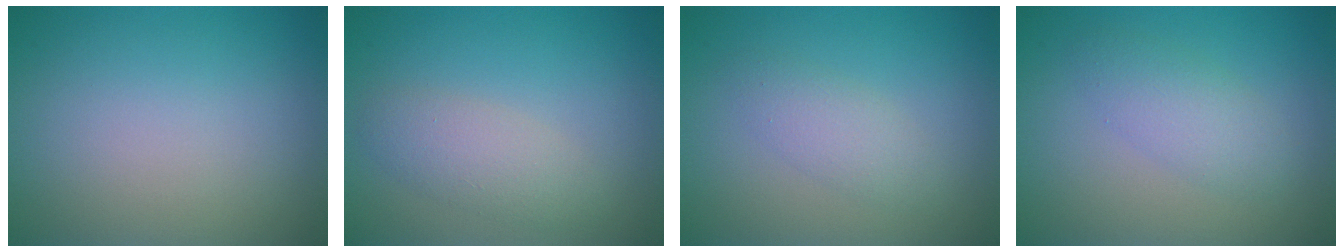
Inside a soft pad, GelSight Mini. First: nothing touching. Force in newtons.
{"total": 2.6, "press": 2.6, "slide": 0.1}
{"total": 2.7, "press": 2.7, "slide": 0.2}
{"total": 2.7, "press": 2.7, "slide": 0.1}